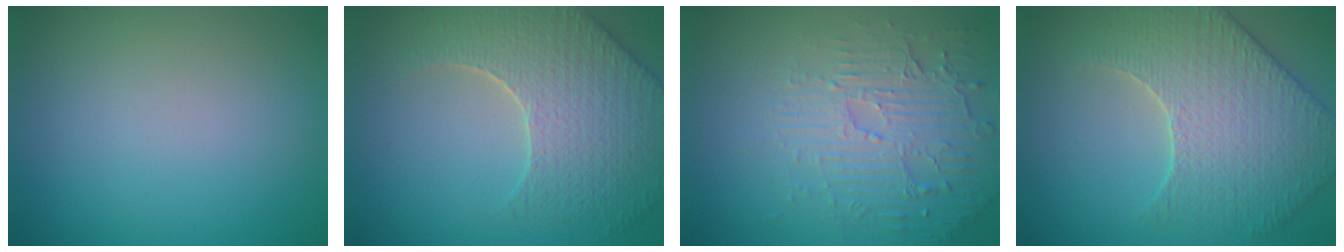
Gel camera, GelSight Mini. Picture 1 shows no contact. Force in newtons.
{"total": 7.2, "press": 5.6, "slide": 4.6}
{"total": 4.8, "press": 3.3, "slide": 3.4}
{"total": 5.5, "press": 5.2, "slide": 1.8}